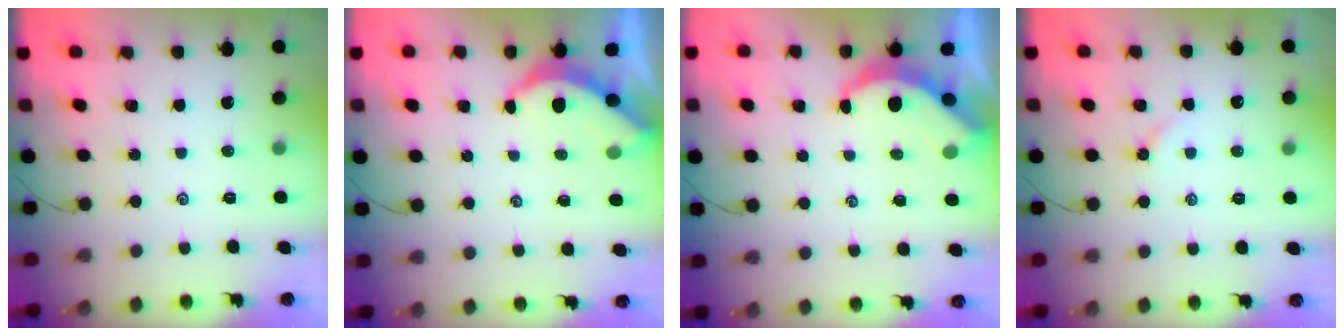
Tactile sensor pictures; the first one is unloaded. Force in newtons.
{"total": 4.0, "press": 4.0, "slide": 0.3}
{"total": 4.7, "press": 4.7, "slide": 0.4}
{"total": 3.0, "press": 3.0, "slide": 0.4}